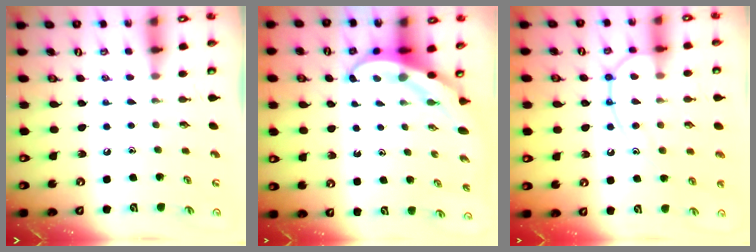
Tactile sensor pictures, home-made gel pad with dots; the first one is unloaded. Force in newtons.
{"total": 5.3, "press": 5.2, "slide": 0.7}
{"total": 12.6, "press": 12.5, "slide": 1.4}